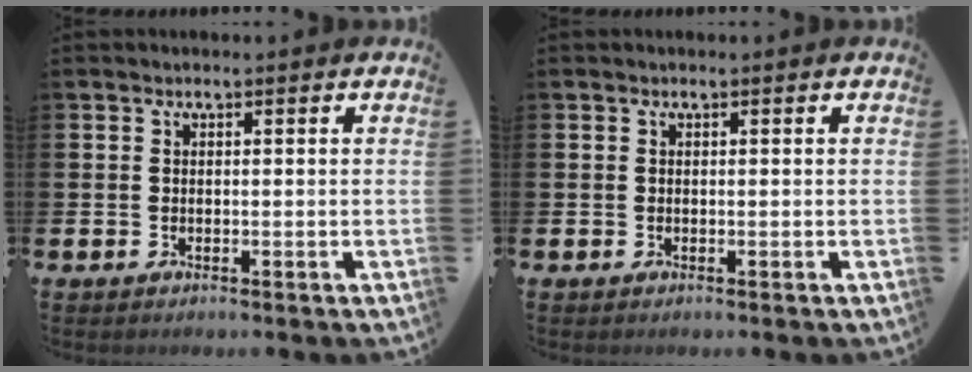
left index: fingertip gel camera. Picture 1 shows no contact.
{"total": 0.0}